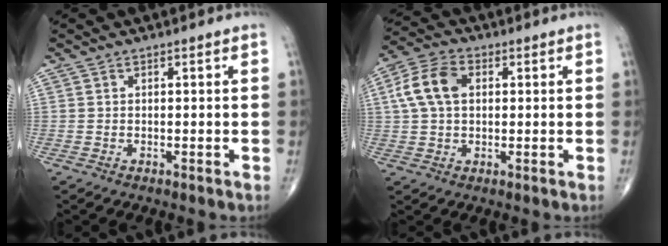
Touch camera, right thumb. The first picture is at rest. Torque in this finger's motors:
{"motor_torque": [-0.28, 0.44, 0.29, -0.30, 0.19]}